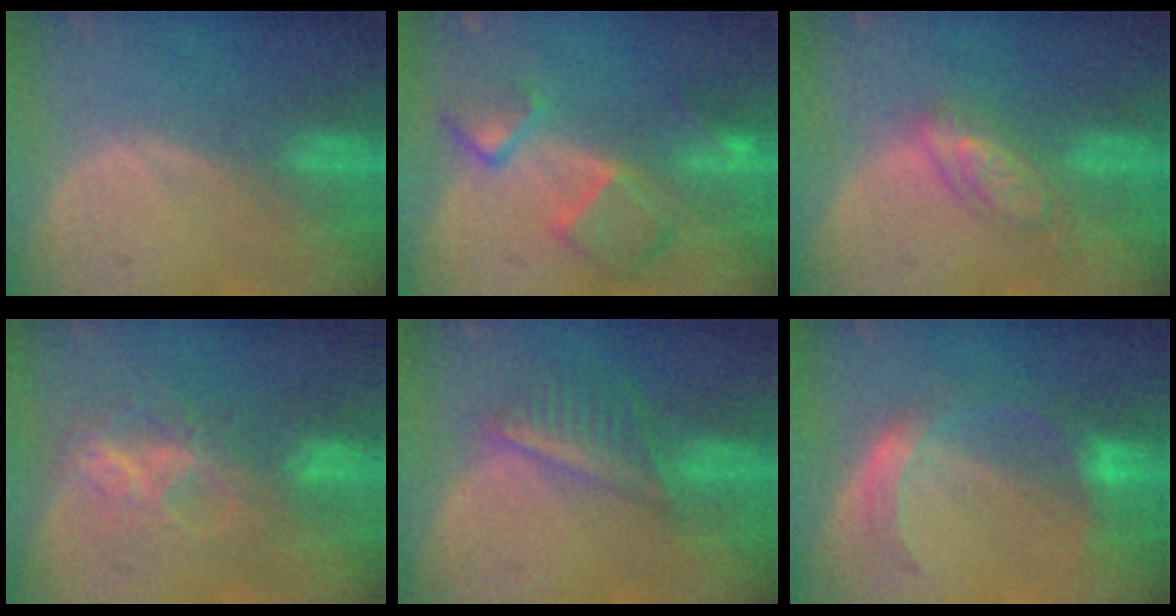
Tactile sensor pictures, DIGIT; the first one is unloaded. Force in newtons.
{"total": 7.9, "press": 6.8, "slide": 4.1}
{"total": 5.1, "press": 5.1, "slide": 0.2}
{"total": 6.3, "press": 5.8, "slide": 2.6}
{"total": 5.9, "press": 5.2, "slide": 2.8}
{"total": 5.6, "press": 5.3, "slide": 1.9}